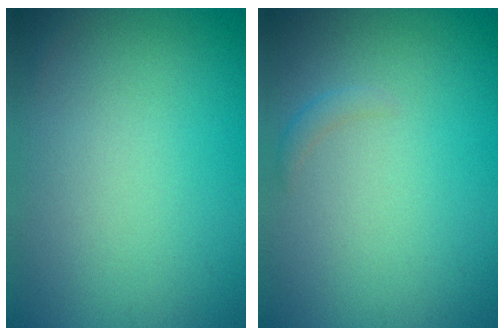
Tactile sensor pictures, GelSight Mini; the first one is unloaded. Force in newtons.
{"total": 0.8, "press": 0.8, "slide": 0.0}